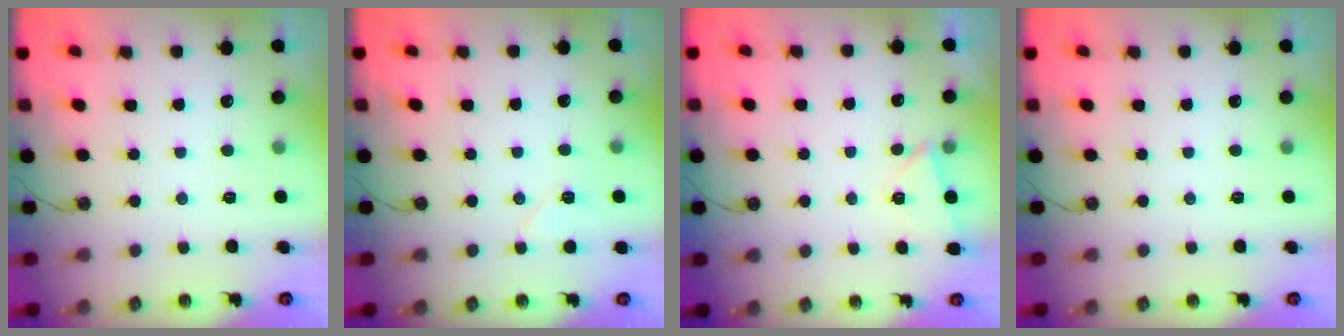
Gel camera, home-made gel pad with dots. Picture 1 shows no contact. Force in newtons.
{"total": 5.0, "press": 5.0, "slide": 0.5}
{"total": 2.4, "press": 2.0, "slide": 1.2}
{"total": 0.0}